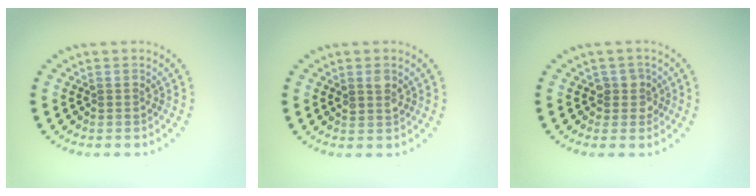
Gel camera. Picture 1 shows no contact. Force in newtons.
{"total": 1.3, "press": 1.2, "slide": 0.4}
{"total": 1.7, "press": 1.4, "slide": 1.0}